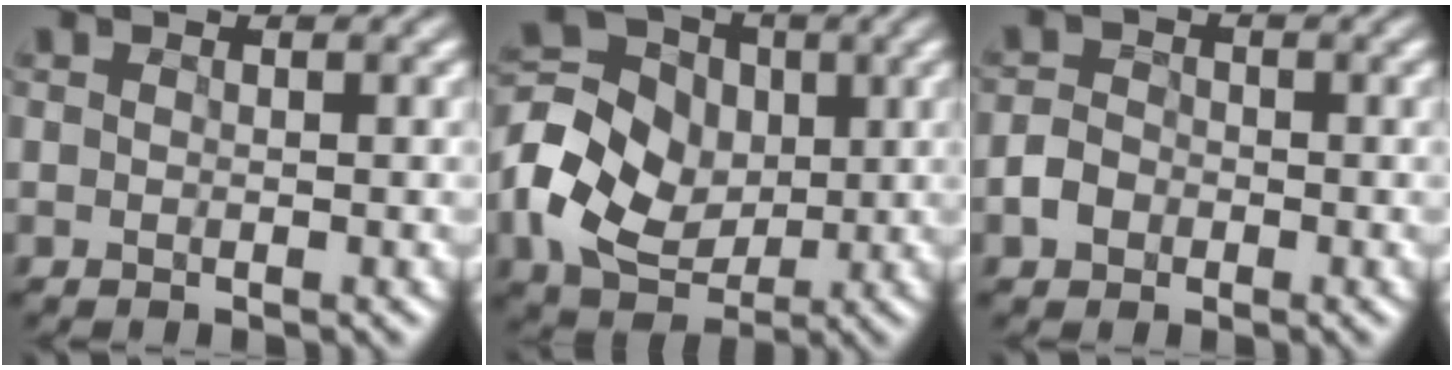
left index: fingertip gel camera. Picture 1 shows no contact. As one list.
[{"total": 11.1, "force": [-1.3, 9.3, 6.0], "torque": [-0.139, 0.001, -0.033]}, {"total": 2.0, "force": [-1.0, 1.5, 0.9], "torque": [-0.020, 0.009, -0.016]}]